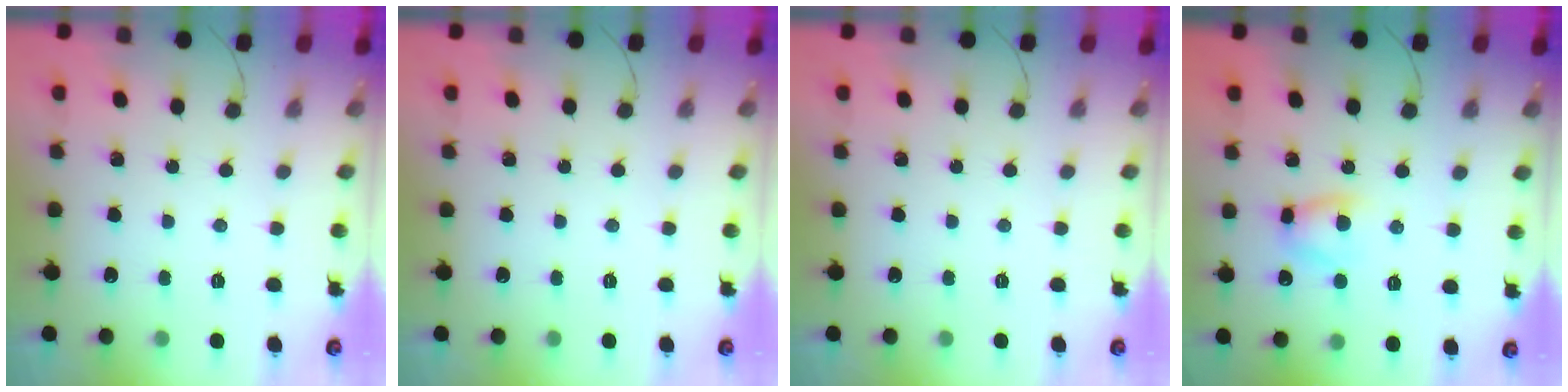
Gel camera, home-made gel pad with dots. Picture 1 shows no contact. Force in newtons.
{"total": 0.0}
{"total": 0.0}
{"total": 5.9, "press": 5.9, "slide": 0.8}